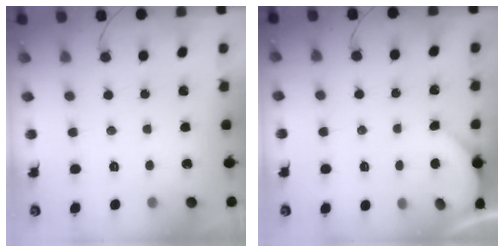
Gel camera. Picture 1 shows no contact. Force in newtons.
{"total": 2.1, "press": 2.1, "slide": 0.2}